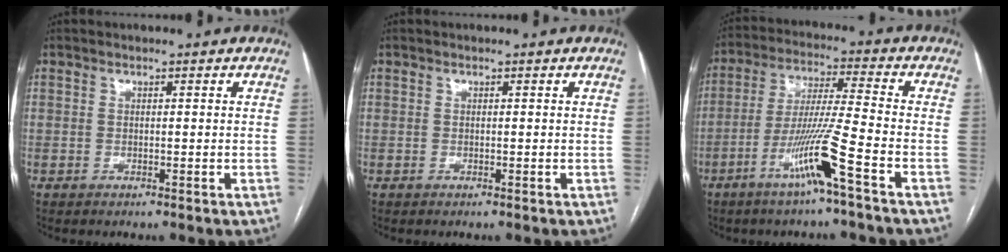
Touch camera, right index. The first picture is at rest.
{"total": 0.0}
{"total": 10.8, "force": [-5.5, -1.6, 9.2], "torque": [-0.180, -0.012, -0.108]}